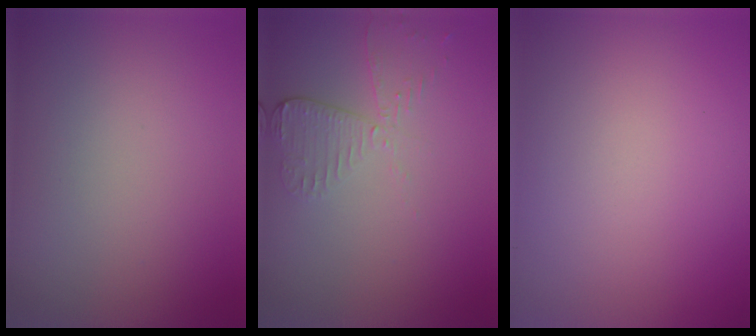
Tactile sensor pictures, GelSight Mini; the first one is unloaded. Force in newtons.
{"total": 2.6, "press": 2.3, "slide": 1.2}
{"total": 0.0}